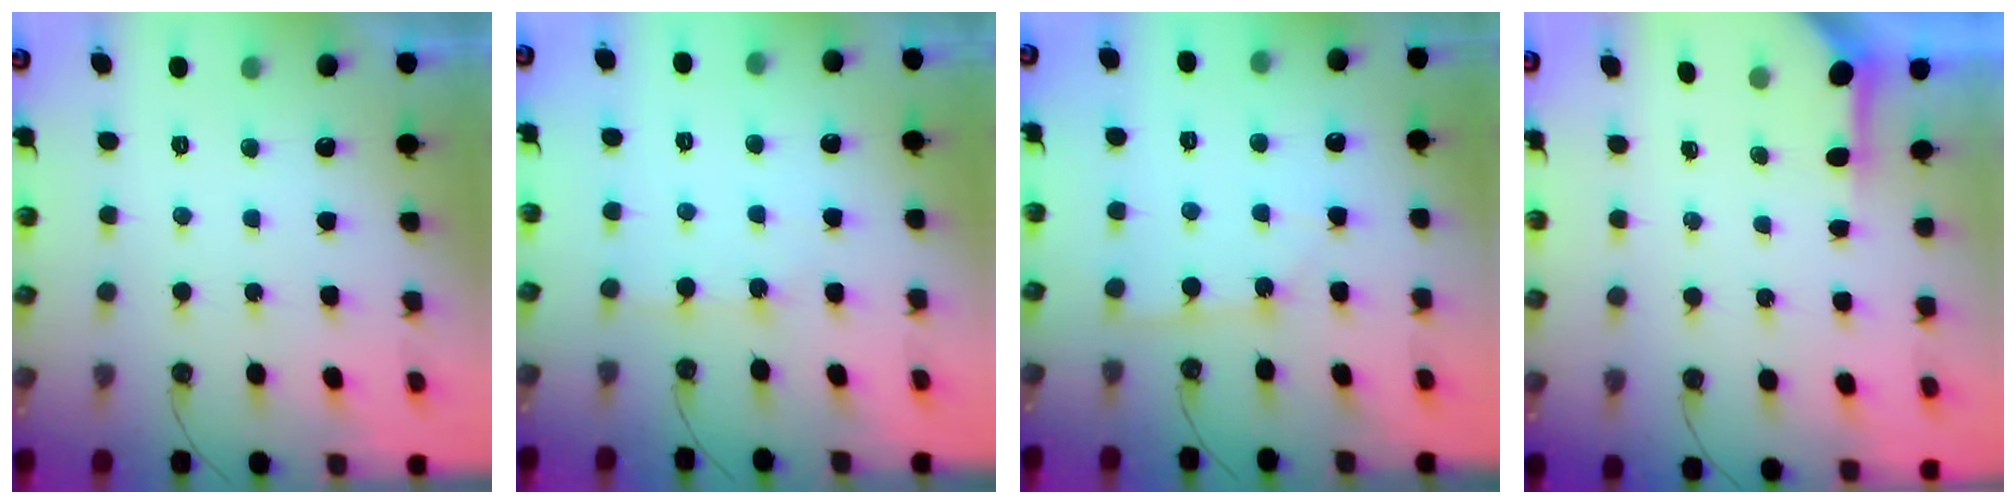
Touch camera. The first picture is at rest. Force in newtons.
{"total": 3.9, "press": 3.9, "slide": 0.5}
{"total": 2.7, "press": 2.7, "slide": 0.4}
{"total": 3.4, "press": 3.3, "slide": 0.3}